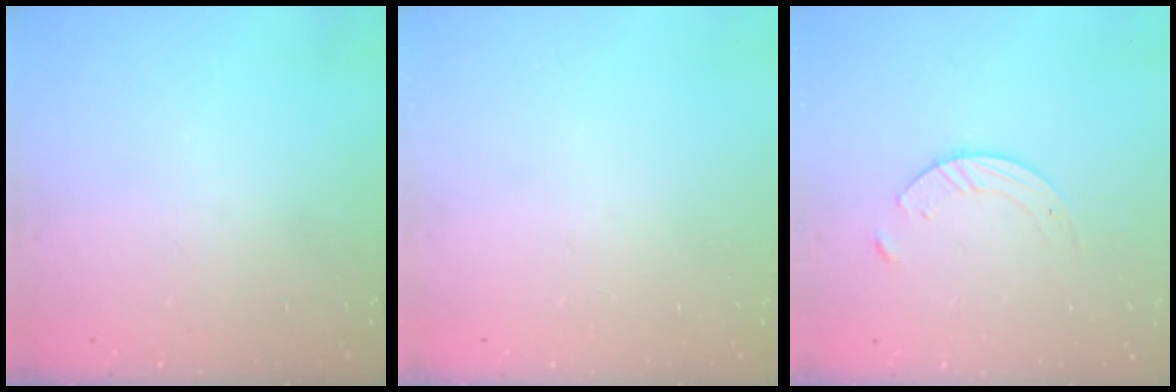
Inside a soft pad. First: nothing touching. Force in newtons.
{"total": 0.0}
{"total": 1.4, "press": 1.4, "slide": 0.2}